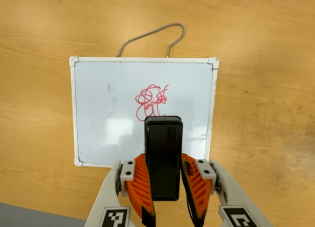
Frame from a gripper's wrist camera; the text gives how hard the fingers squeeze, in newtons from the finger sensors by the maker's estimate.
{"total": 7.7, "left": 5.4, "right": 10.1}